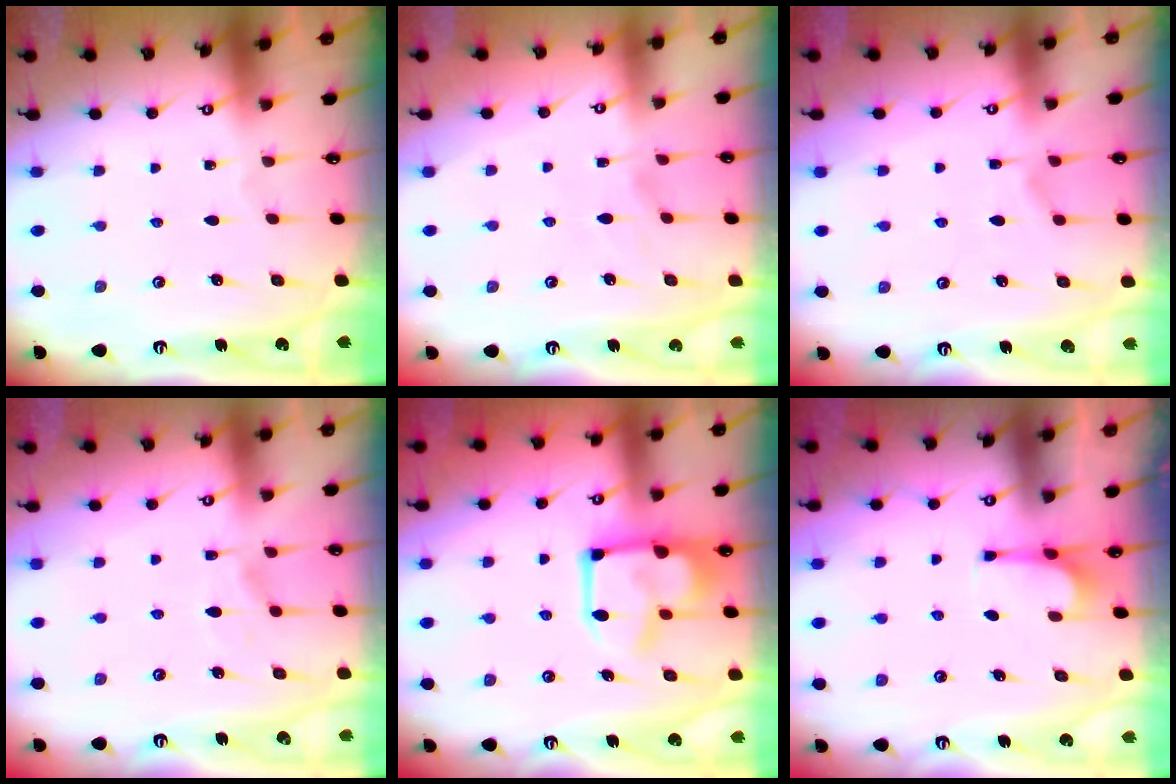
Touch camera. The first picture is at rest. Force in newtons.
{"total": 1.8, "press": 1.4, "slide": 1.1}
{"total": 1.8, "press": 1.3, "slide": 1.3}
{"total": 1.2, "press": 0.0, "slide": 1.2}
{"total": 10.2, "press": 10.1, "slide": 1.4}
{"total": 2.7, "press": 2.6, "slide": 0.5}